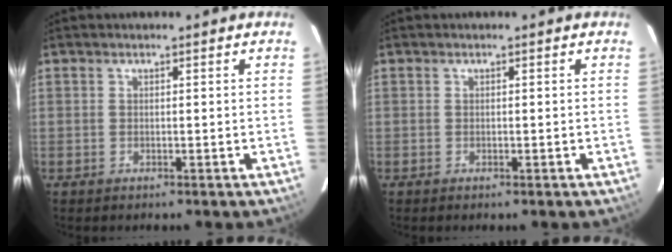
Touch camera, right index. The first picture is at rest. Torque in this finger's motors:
{"motor_torque": [-0.06, -0.03, -0.01, 0.01]}